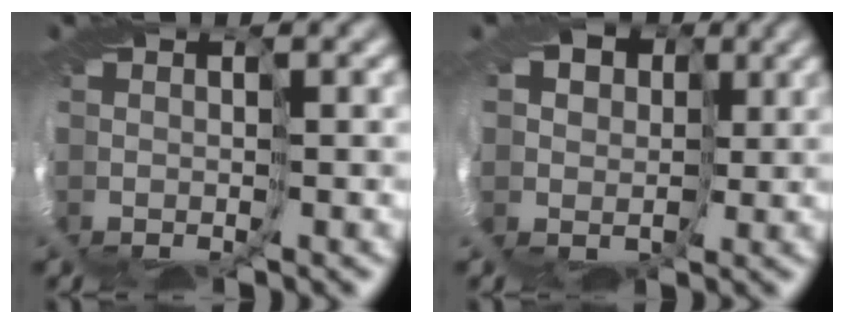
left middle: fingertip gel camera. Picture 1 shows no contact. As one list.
[{"total": 10.6, "force": [4.1, 8.8, 4.2], "torque": [-0.095, 0.037, 0.054]}]